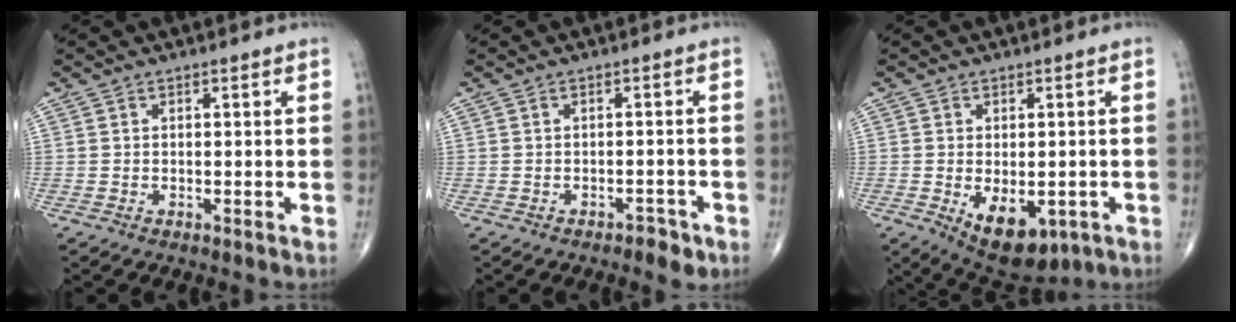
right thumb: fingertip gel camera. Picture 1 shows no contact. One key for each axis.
{"total": 2.6, "fx": -1.7, "fy": 1.3, "fz": 1.5, "tx": -0.015, "ty": 0.010, "tz": -0.020}
{"total": 10.2, "fx": -3.4, "fy": 5.8, "fz": 7.8, "tx": -0.101, "ty": -0.007, "tz": -0.033}